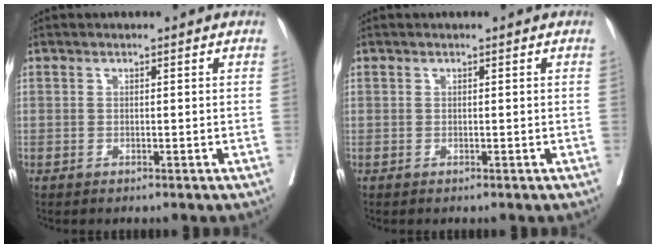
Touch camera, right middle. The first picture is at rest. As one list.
[{"total": 0.0}]